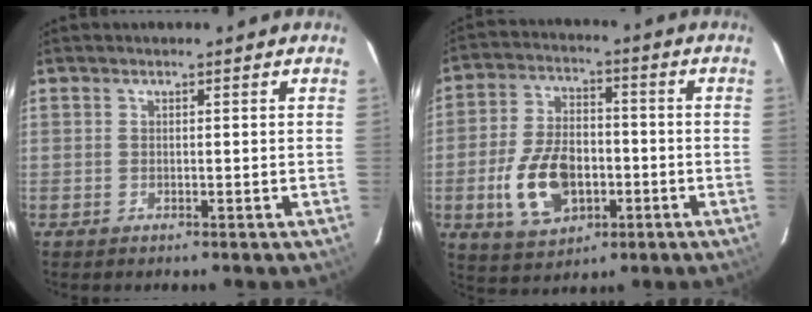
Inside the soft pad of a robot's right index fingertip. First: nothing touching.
{"total": 13.7, "force": [-3.9, 8.5, 10.0], "torque": [-0.209, 0.005, -0.056]}